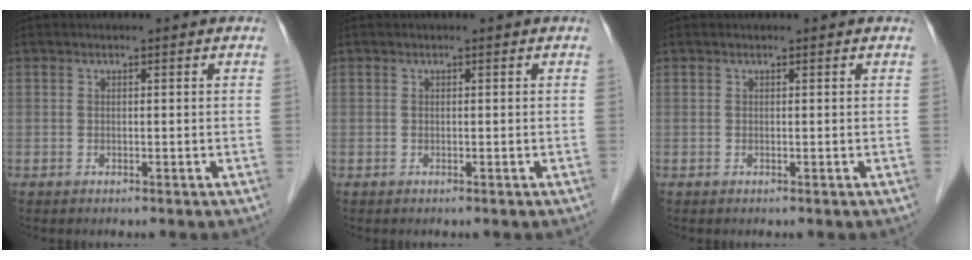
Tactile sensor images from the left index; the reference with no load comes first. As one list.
[{"total": 0.0}, {"total": 0.0}]